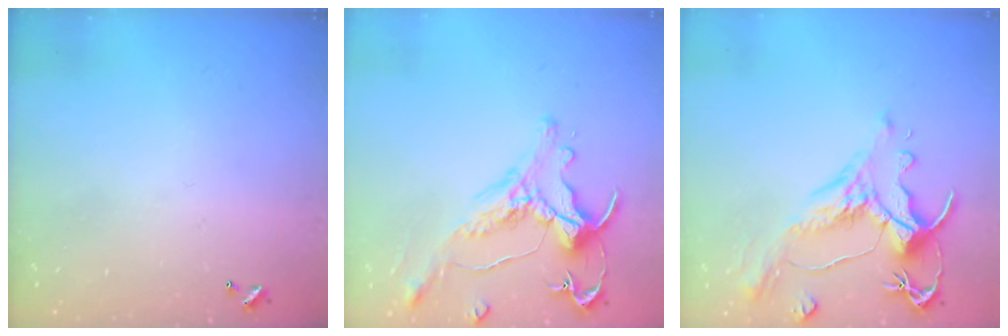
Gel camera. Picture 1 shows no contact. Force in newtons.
{"total": 0.7, "press": 0.1, "slide": 0.7}
{"total": 1.6, "press": 0.4, "slide": 1.5}